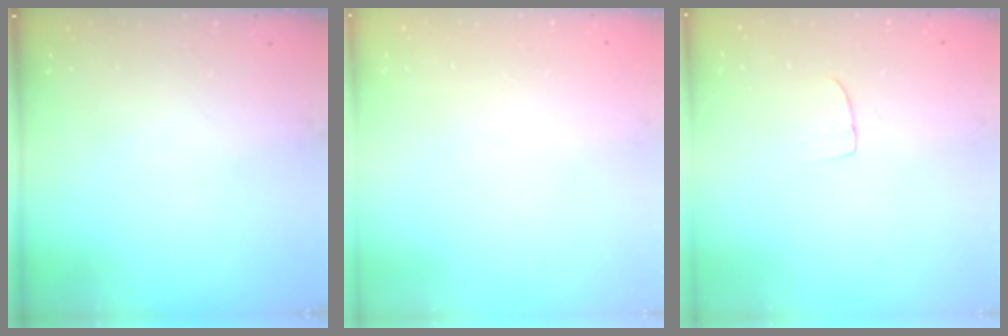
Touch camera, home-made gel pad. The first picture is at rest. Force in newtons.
{"total": 0.0}
{"total": 4.2, "press": 4.2, "slide": 0.3}